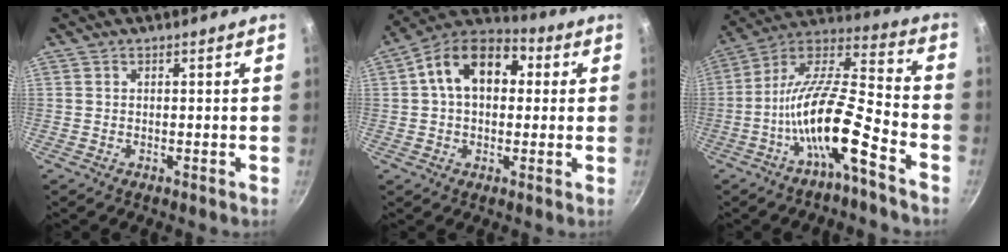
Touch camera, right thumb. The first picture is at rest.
{"total": 14.9, "force": [2.9, 10.0, 10.6], "torque": [-0.138, 0.030, 0.025]}
{"total": 16.4, "force": [-7.6, 4.0, 14.0], "torque": [-0.251, 0.064, -0.153]}